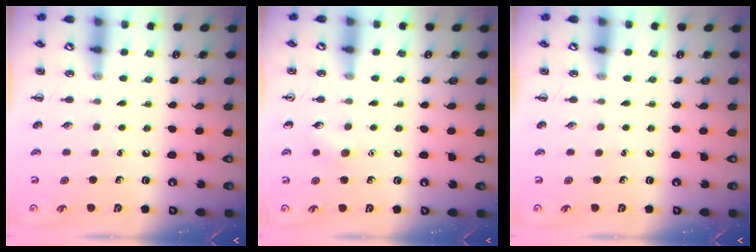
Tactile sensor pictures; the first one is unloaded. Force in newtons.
{"total": 4.5, "press": 4.3, "slide": 1.2}
{"total": 0.0}